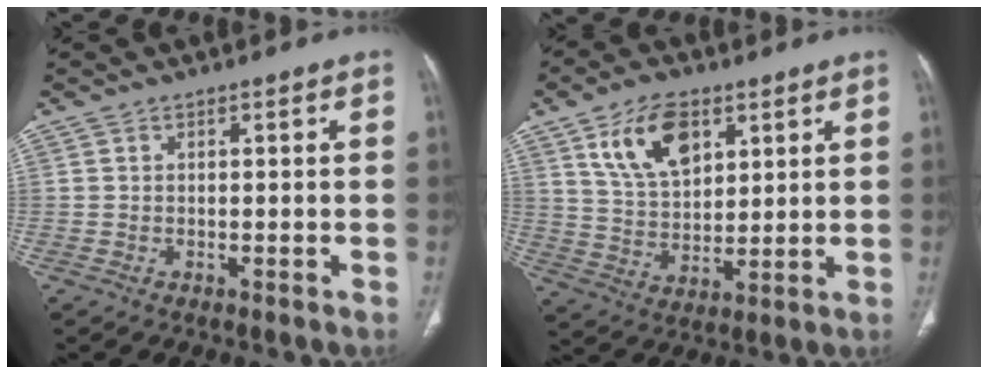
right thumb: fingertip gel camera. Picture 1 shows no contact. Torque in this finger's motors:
{"motor_torque": [-0.76, 0.78, 0.31, 0.29, 0.09]}